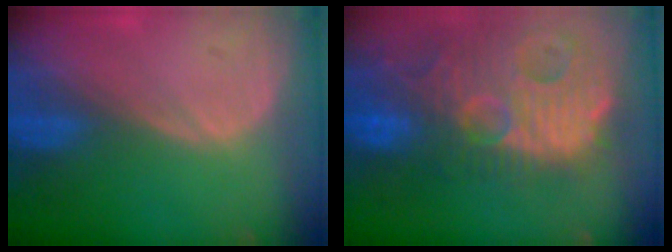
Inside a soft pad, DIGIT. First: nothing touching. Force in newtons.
{"total": 14.8, "press": 12.7, "slide": 7.6}